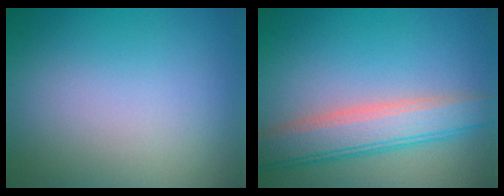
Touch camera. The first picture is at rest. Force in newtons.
{"total": 5.2, "press": 5.2, "slide": 0.2}